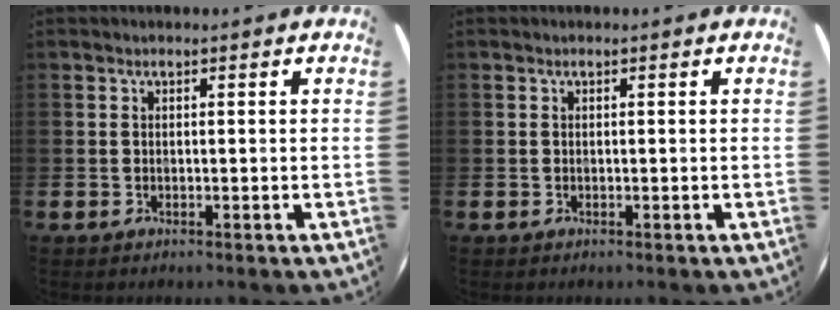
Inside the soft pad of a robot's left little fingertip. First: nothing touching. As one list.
[{"total": 0.0}]